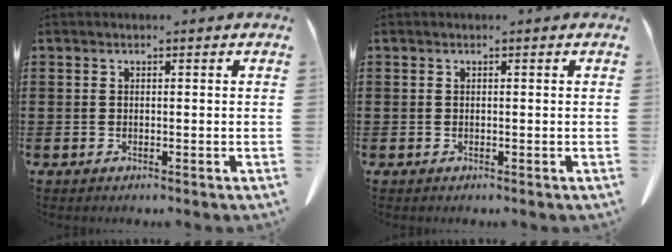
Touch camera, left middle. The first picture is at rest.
{"total": 0.0}